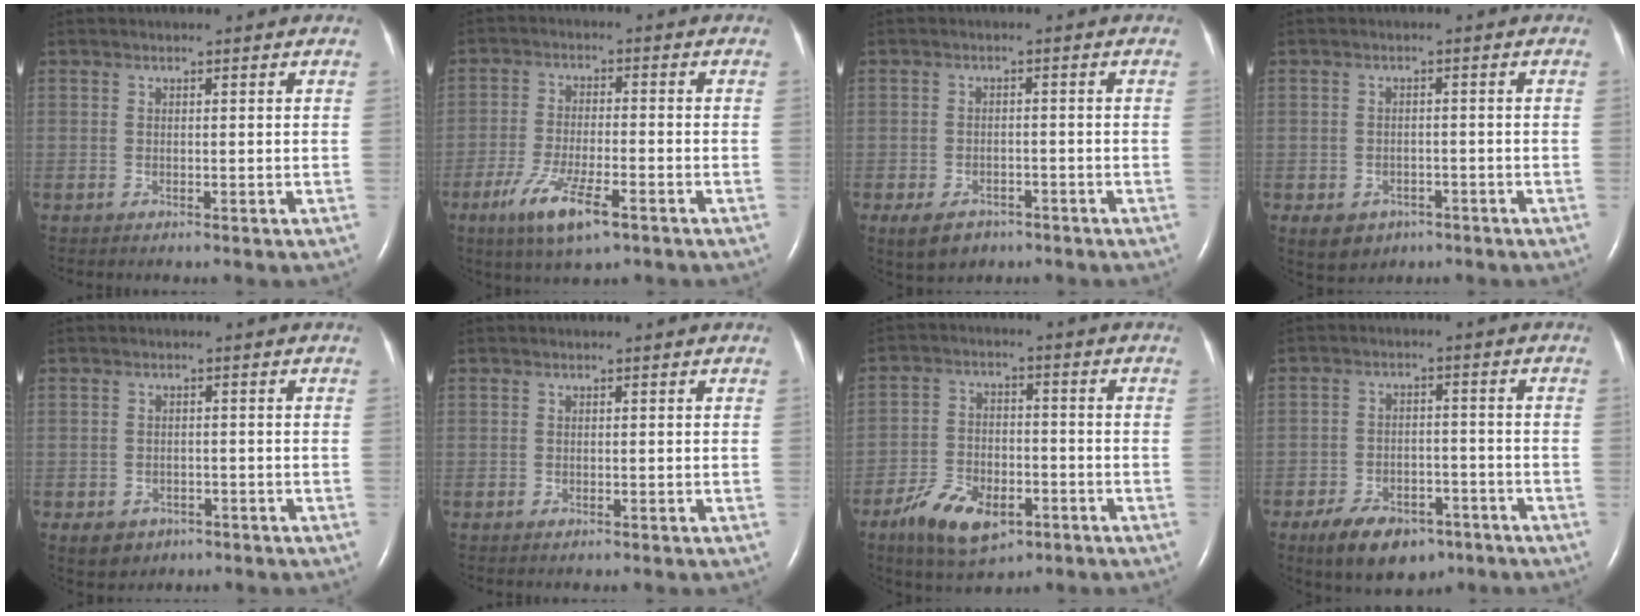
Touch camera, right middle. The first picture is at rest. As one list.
[{"total": 8.7, "force": [-4.9, 1.8, 7.0], "torque": [-0.141, -0.018, -0.083]}, {"total": 4.9, "force": [-3.2, 3.0, 2.2], "torque": [-0.042, -0.002, -0.044]}, {"total": 6.0, "force": [-3.3, 4.6, 1.9], "torque": [-0.032, 0.005, -0.040]}, {"total": 4.6, "force": [-2.6, 3.5, 1.3], "torque": [-0.016, 0.003, -0.031]}, {"total": 0.0}, {"total": 10.4, "force": [-5.8, 5.2, 6.9], "torque": [-0.132, -0.004, -0.095]}, {"total": 10.1, "force": [-6.7, 5.3, 5.4], "torque": [-0.089, 0.001, -0.102]}]